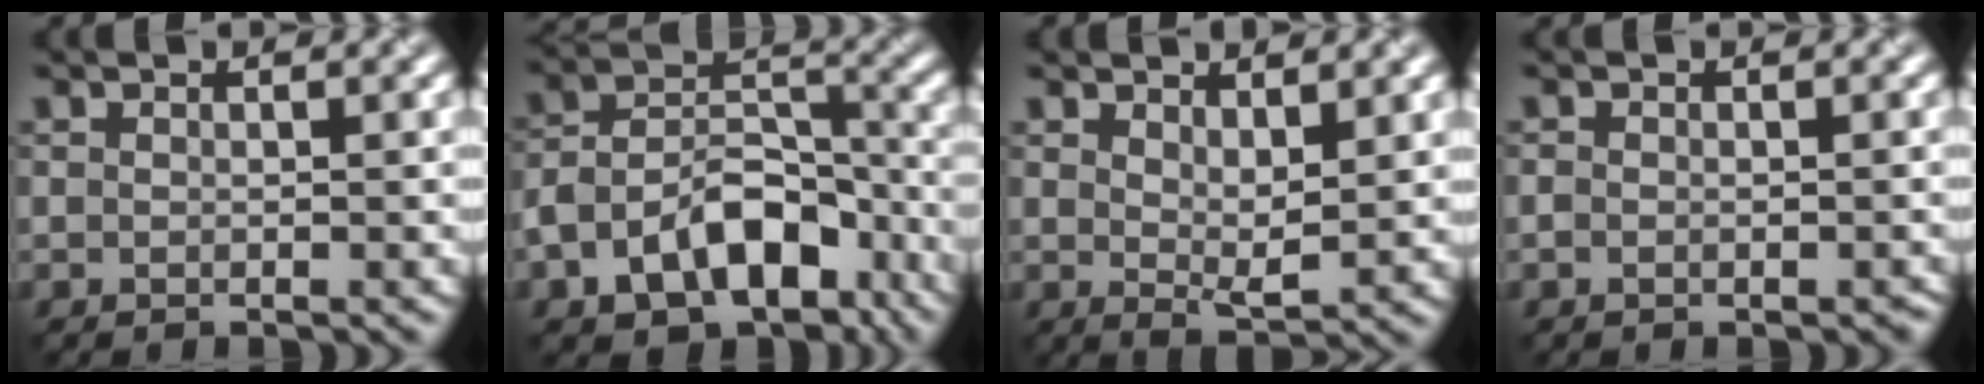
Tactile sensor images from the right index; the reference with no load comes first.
{"total": 9.2, "force": [-5.6, 5.1, 5.2], "torque": [-0.092, 0.009, -0.085]}
{"total": 2.3, "force": [1.4, 0.6, 1.7], "torque": [-0.035, -0.005, 0.037]}
{"total": 0.6, "force": [-0.5, -0.1, -0.3], "torque": [0.001, 0.004, 0.004]}